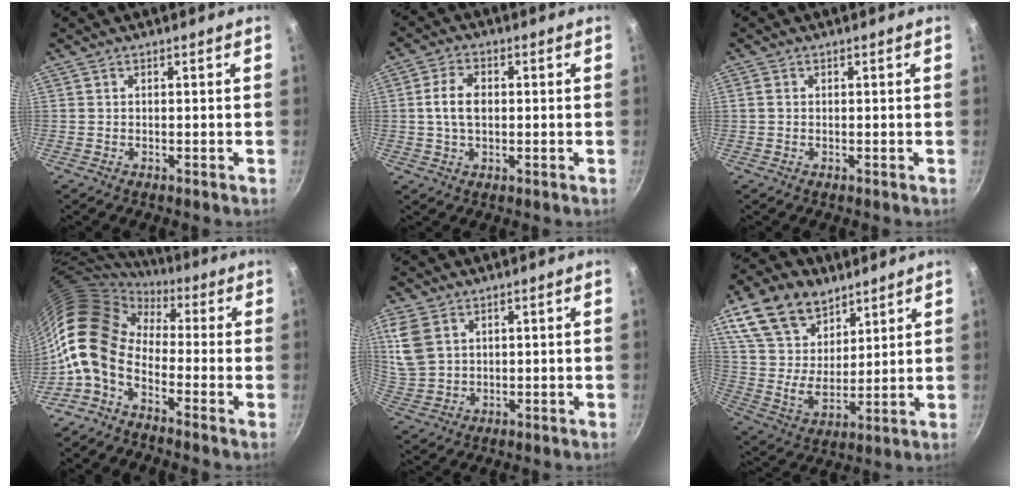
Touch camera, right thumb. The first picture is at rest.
{"total": 6.3, "force": [0.4, 4.1, 4.8], "torque": [-0.083, 0.011, 0.004]}
{"total": 1.1, "force": [0.1, 0.9, 0.5], "torque": [-0.011, 0.004, -0.001]}
{"total": 12.6, "force": [-1.9, 8.3, 9.3], "torque": [-0.156, 0.021, -0.060]}
{"total": 8.1, "force": [3.3, 5.6, 4.8], "torque": [-0.089, -0.017, 0.076]}
{"total": 18.1, "force": [10.3, 11.6, 9.3], "torque": [-0.149, -0.036, 0.196]}